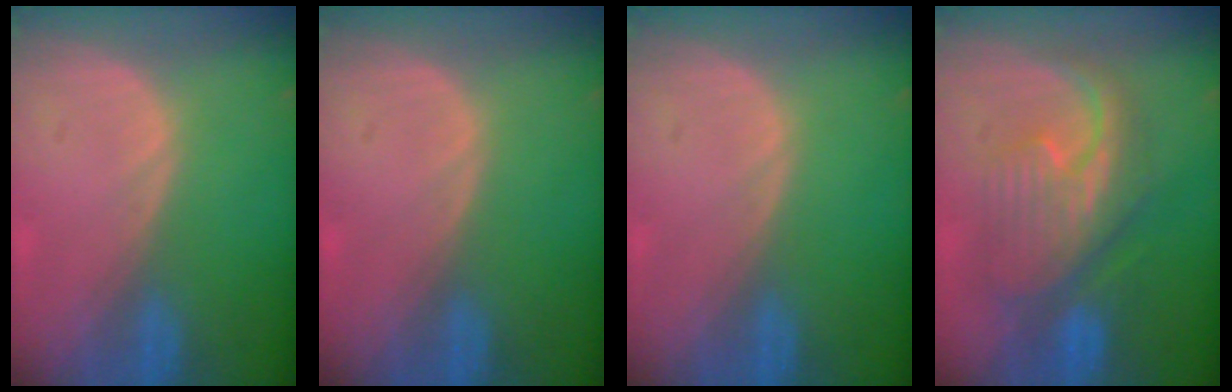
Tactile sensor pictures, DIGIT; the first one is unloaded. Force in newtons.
{"total": 0.0}
{"total": 0.0}
{"total": 9.0, "press": 8.9, "slide": 0.5}